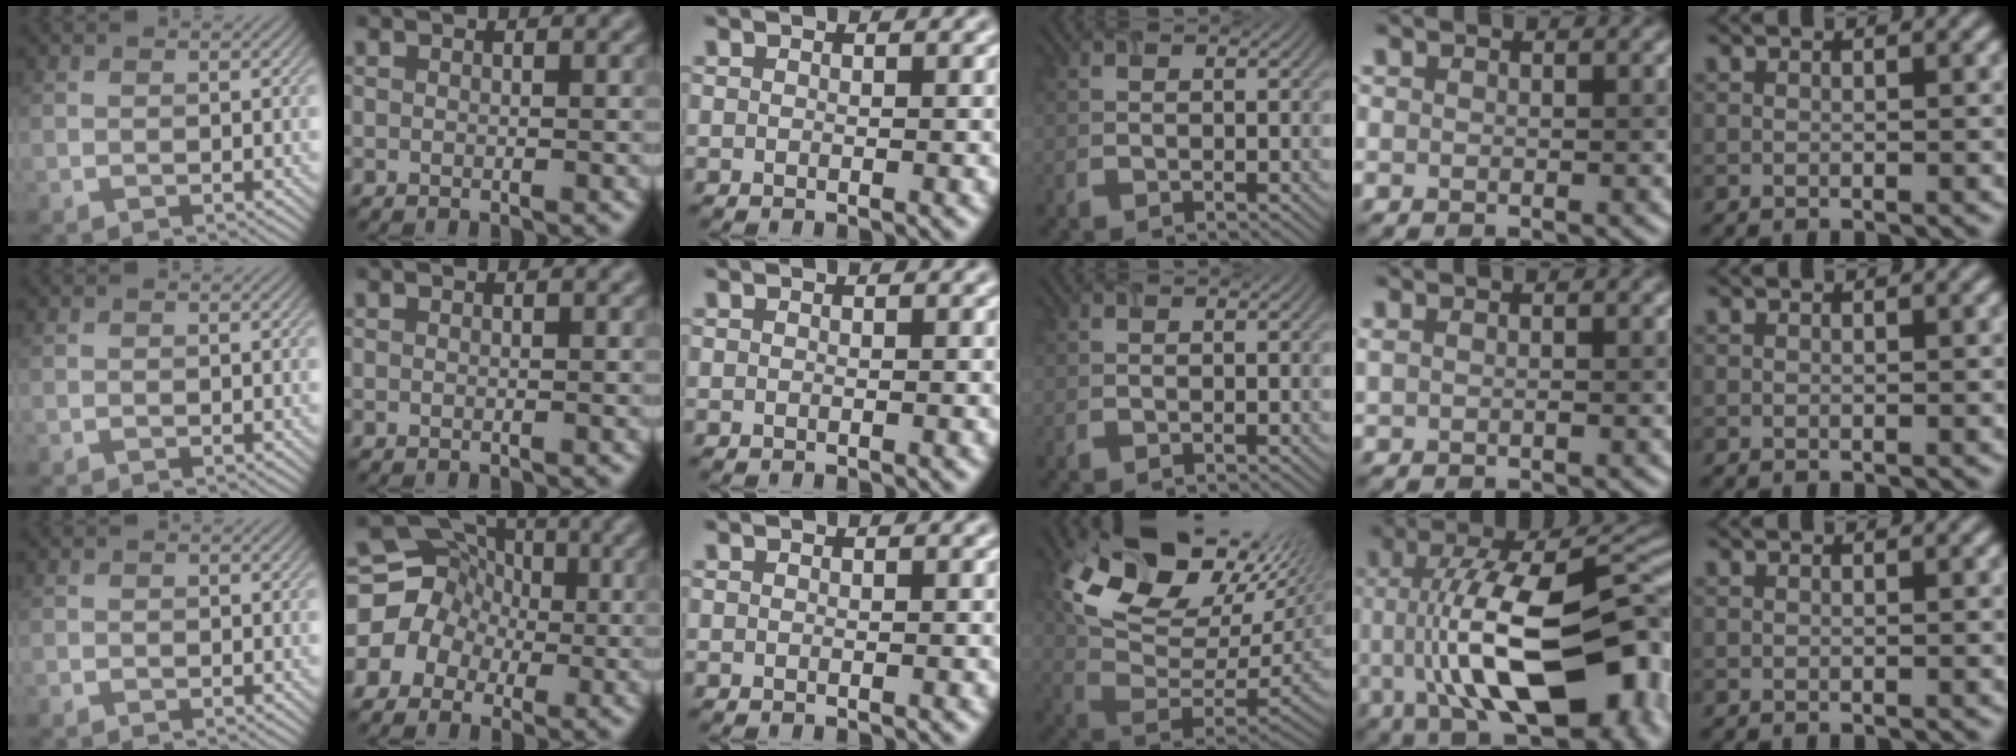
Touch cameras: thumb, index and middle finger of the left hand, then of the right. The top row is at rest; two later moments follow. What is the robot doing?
{"motion": "extract", "object": "airpods case & airpods"}